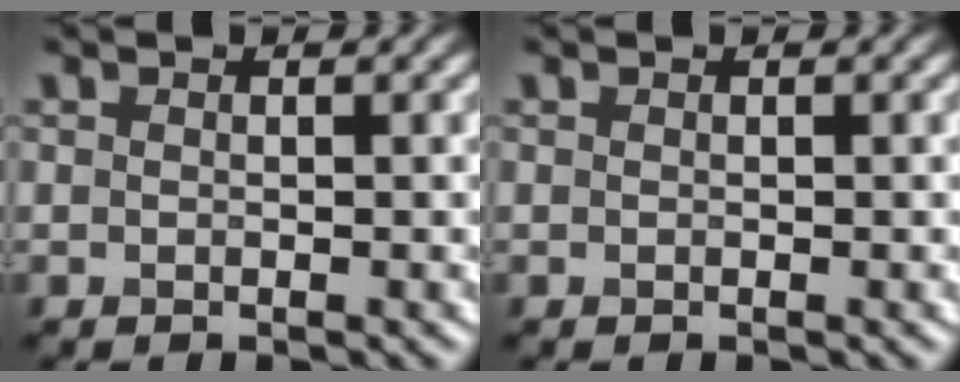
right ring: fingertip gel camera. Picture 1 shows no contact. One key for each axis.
{"total": 0.0}